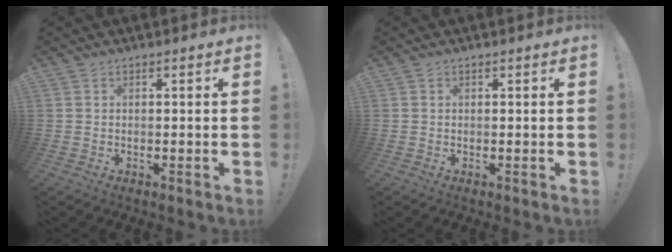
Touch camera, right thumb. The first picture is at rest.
{"total": 0.0}